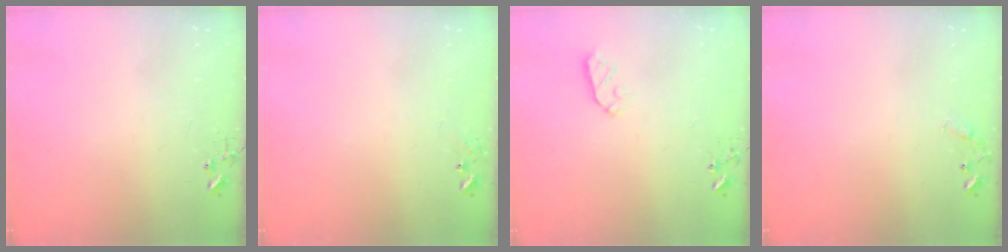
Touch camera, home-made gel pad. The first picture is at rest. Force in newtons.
{"total": 5.9, "press": 5.9, "slide": 0.5}
{"total": 5.2, "press": 5.2, "slide": 0.7}
{"total": 6.5, "press": 6.5, "slide": 0.6}